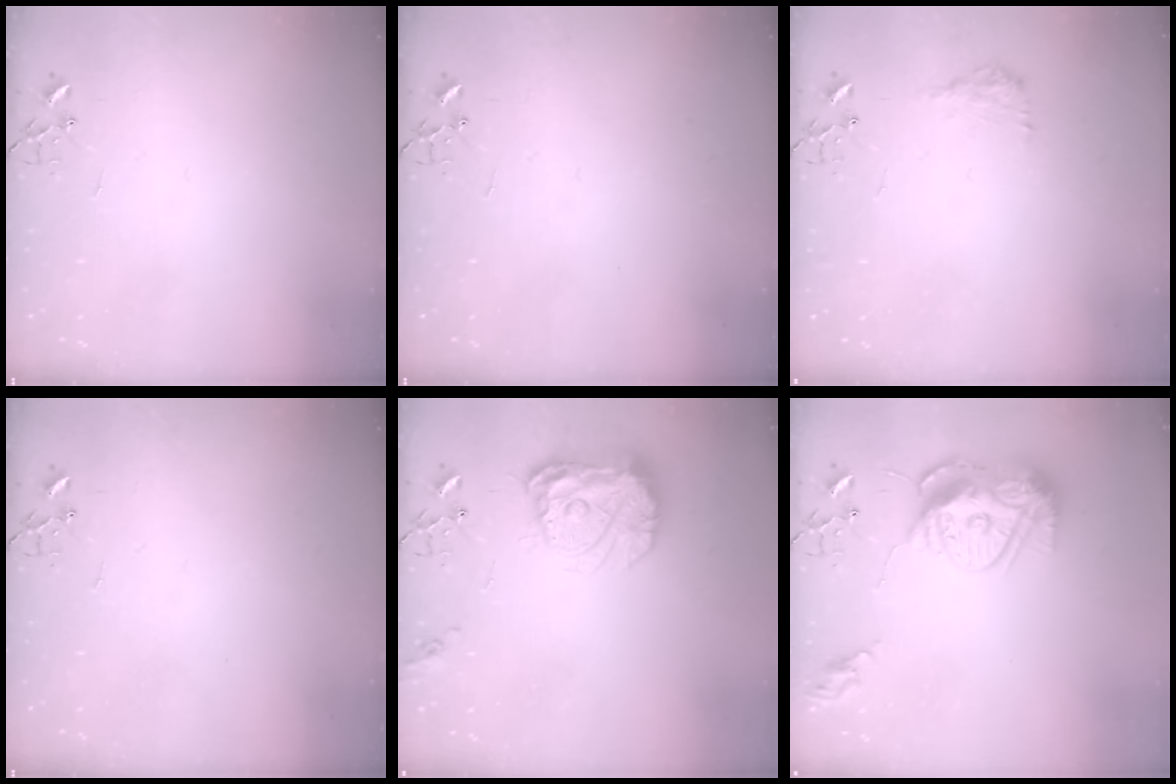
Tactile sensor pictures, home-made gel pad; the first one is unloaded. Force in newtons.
{"total": 0.0}
{"total": 8.9, "press": 8.9, "slide": 0.3}
{"total": 0.0}
{"total": 17.1, "press": 17.0, "slide": 1.5}
{"total": 14.9, "press": 14.8, "slide": 1.2}